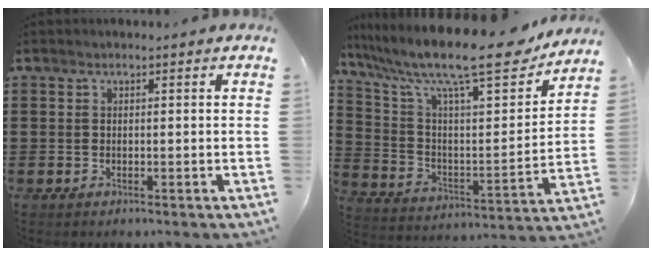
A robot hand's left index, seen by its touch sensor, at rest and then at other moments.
{"total": 15.1, "force": [11.8, 2.3, 9.1], "torque": [-0.191, -0.075, 0.190]}